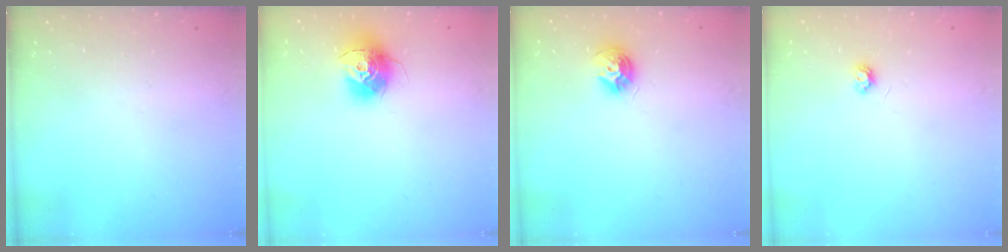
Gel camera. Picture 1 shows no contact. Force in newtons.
{"total": 13.0, "press": 13.0, "slide": 1.0}
{"total": 8.9, "press": 8.9, "slide": 0.5}
{"total": 3.9, "press": 3.8, "slide": 0.6}